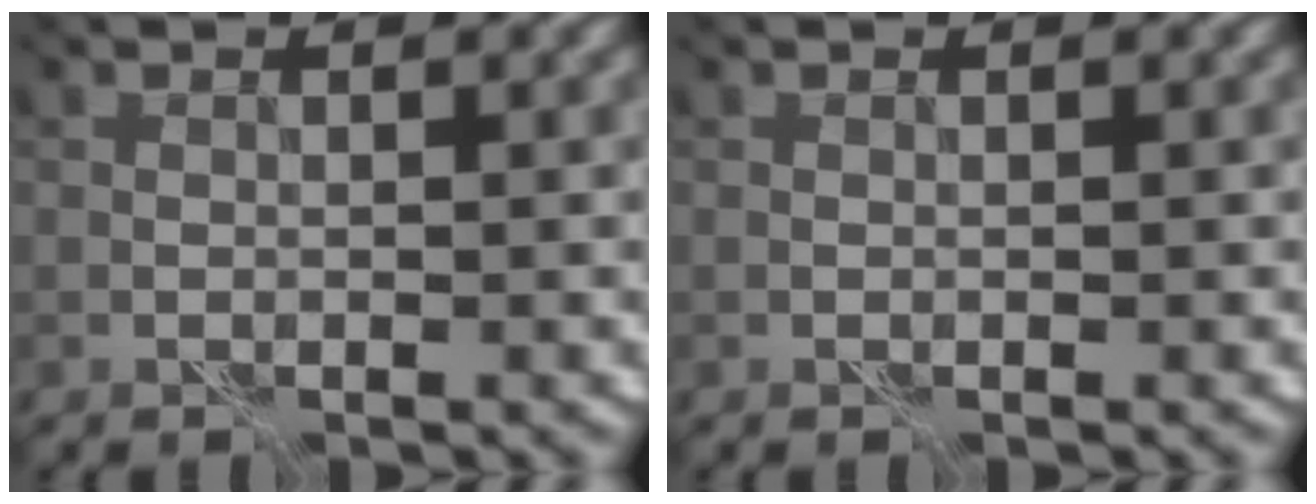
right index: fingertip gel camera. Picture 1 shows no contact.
{"total": 0.0}